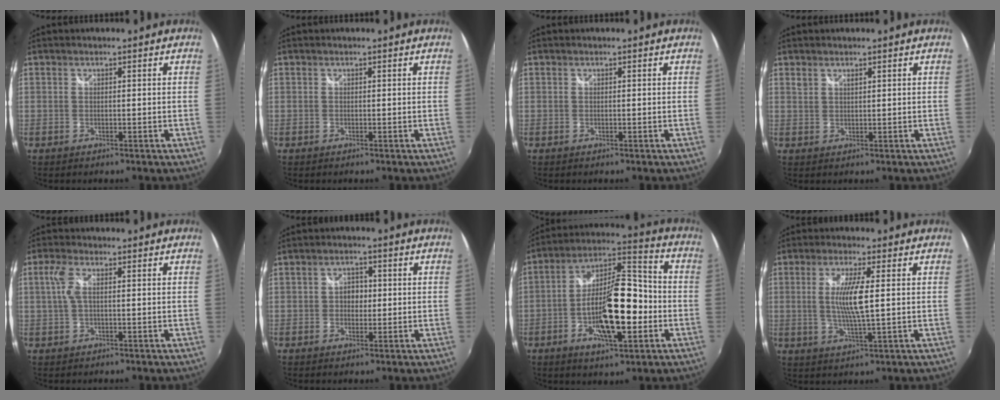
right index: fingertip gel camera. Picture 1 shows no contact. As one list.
[{"total": 0.0}, {"total": 0.0}, {"total": 1.2, "force": [1.0, 0.5, 0.4], "torque": [-0.005, 0.000, 0.018]}, {"total": 3.5, "force": [0.4, 1.1, 3.3], "torque": [-0.071, 0.004, 0.011]}, {"total": 2.9, "force": [-0.2, 2.4, 1.6], "torque": [-0.023, 0.007, -0.005]}, {"total": 17.3, "force": [-4.6, 6.1, 15.5], "torque": [-0.277, 0.011, -0.081]}, {"total": 6.8, "force": [0.7, 0.5, 6.8], "torque": [-0.130, -0.007, 0.012]}]